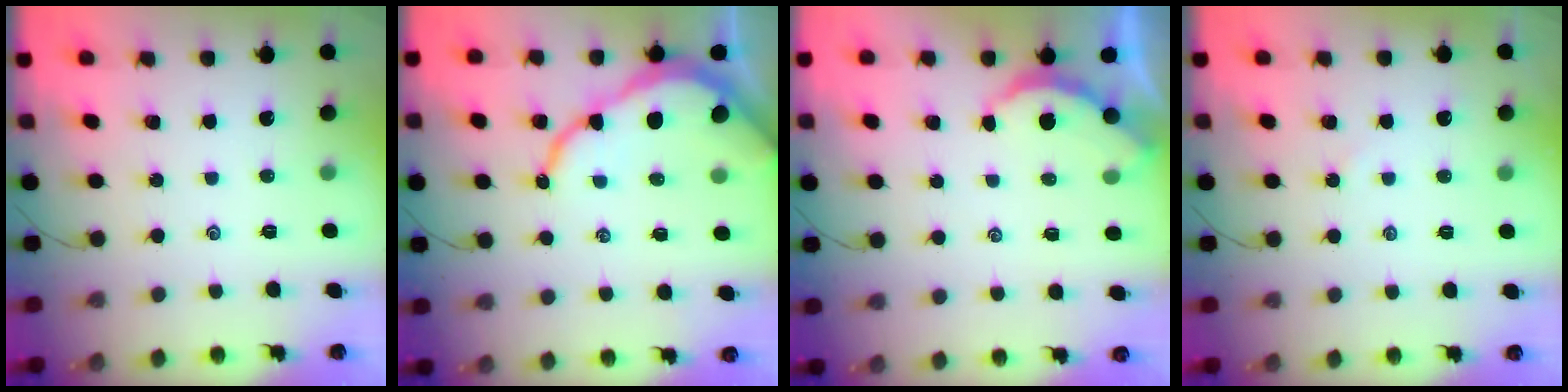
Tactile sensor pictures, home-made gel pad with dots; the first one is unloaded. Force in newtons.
{"total": 9.6, "press": 9.6, "slide": 1.1}
{"total": 2.3, "press": 2.3, "slide": 0.3}
{"total": 2.4, "press": 2.4, "slide": 0.3}